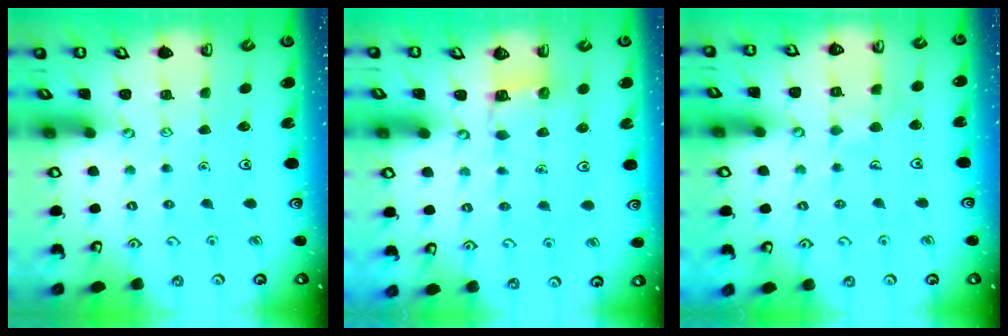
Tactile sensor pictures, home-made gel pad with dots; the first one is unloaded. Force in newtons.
{"total": 3.3, "press": 3.2, "slide": 0.6}
{"total": 5.2, "press": 5.2, "slide": 0.3}